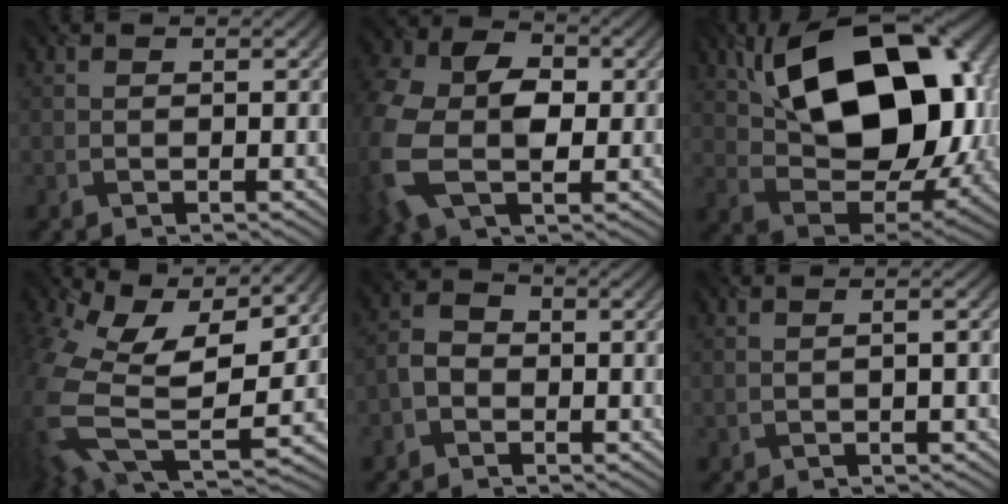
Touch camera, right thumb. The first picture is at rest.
{"total": 12.4, "force": [-0.3, 8.8, 8.7], "torque": [-0.233, -0.014, -0.007]}
{"total": 18.2, "force": [5.1, 10.6, 13.9], "torque": [-0.237, 0.016, 0.088]}
{"total": 15.9, "force": [2.3, 9.6, 12.5], "torque": [-0.309, -0.052, 0.078]}
{"total": 3.3, "force": [-1.7, 2.2, 1.9], "torque": [-0.041, 0.006, -0.044]}
{"total": 2.3, "force": [0.0, 0.7, 2.2], "torque": [-0.021, 0.011, -0.005]}